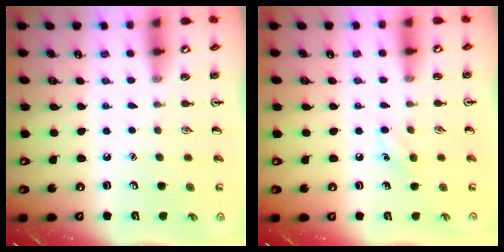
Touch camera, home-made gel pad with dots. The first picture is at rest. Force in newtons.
{"total": 6.5, "press": 6.3, "slide": 1.7}